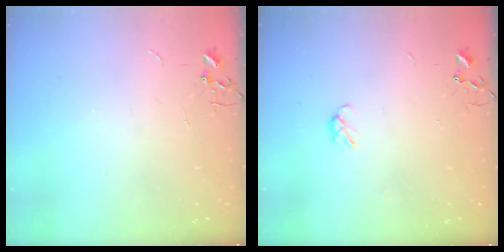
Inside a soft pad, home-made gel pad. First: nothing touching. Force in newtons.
{"total": 3.8, "press": 3.8, "slide": 0.5}